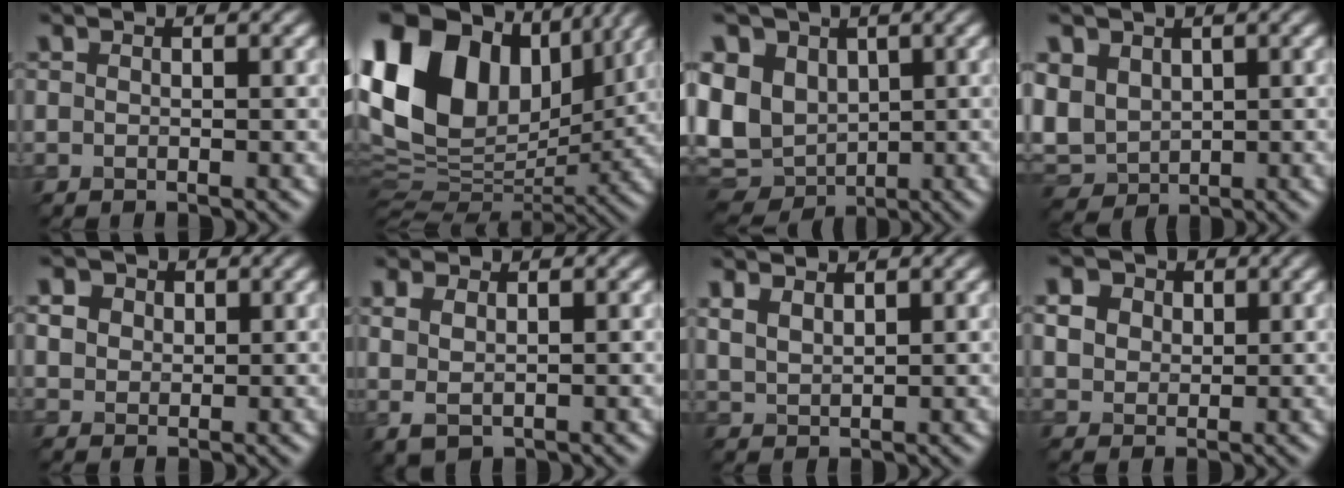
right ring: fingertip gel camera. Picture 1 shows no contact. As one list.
[{"total": 17.8, "force": [6.2, 12.1, 11.5], "torque": [-0.247, 0.019, 0.116]}, {"total": 8.0, "force": [-0.1, 6.3, 5.0], "torque": [-0.110, -0.001, -0.004]}, {"total": 5.1, "force": [0.6, 4.1, 3.0], "torque": [-0.092, -0.001, 0.003]}, {"total": 4.8, "force": [2.2, 3.5, 2.3], "torque": [-0.064, 0.009, 0.027]}, {"total": 2.2, "force": [0.8, 0.9, 1.8], "torque": [-0.045, -0.003, 0.021]}, {"total": 2.2, "force": [1.6, 1.0, 1.2], "torque": [-0.035, 0.002, 0.034]}, {"total": 7.4, "force": [3.4, 5.5, 3.6], "torque": [-0.097, 0.021, 0.042]}]